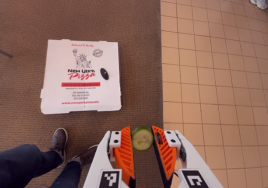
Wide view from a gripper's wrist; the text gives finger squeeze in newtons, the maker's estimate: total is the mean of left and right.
{"total": 8.2, "left": 7.9, "right": 8.4}